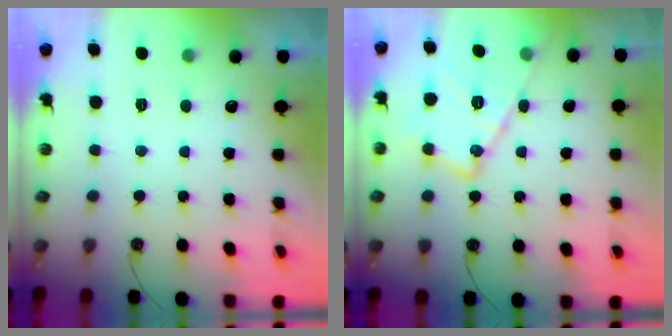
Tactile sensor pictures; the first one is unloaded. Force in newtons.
{"total": 15.8, "press": 15.8, "slide": 0.6}